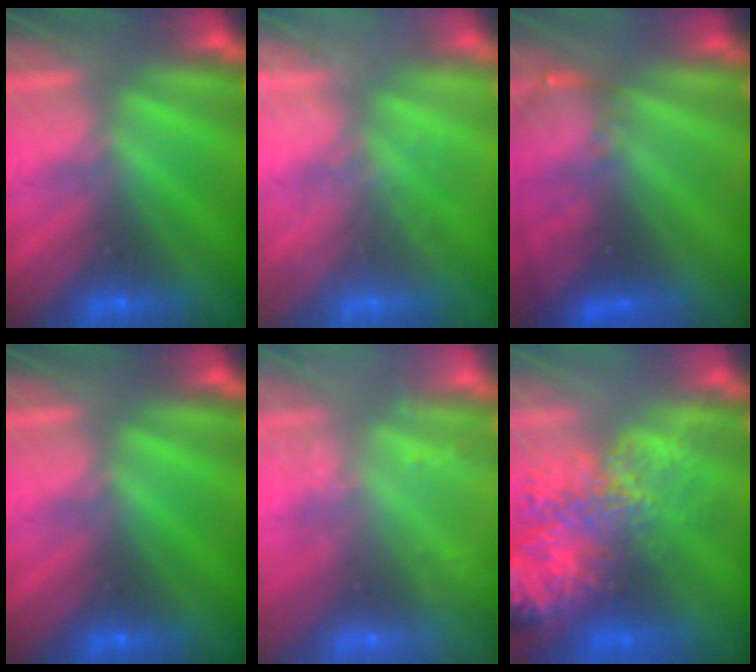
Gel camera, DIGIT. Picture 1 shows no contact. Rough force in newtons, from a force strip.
{"total": 1.8}
{"total": 4.5}
{"total": 0.0}
{"total": 2.4}
{"total": 9.1}